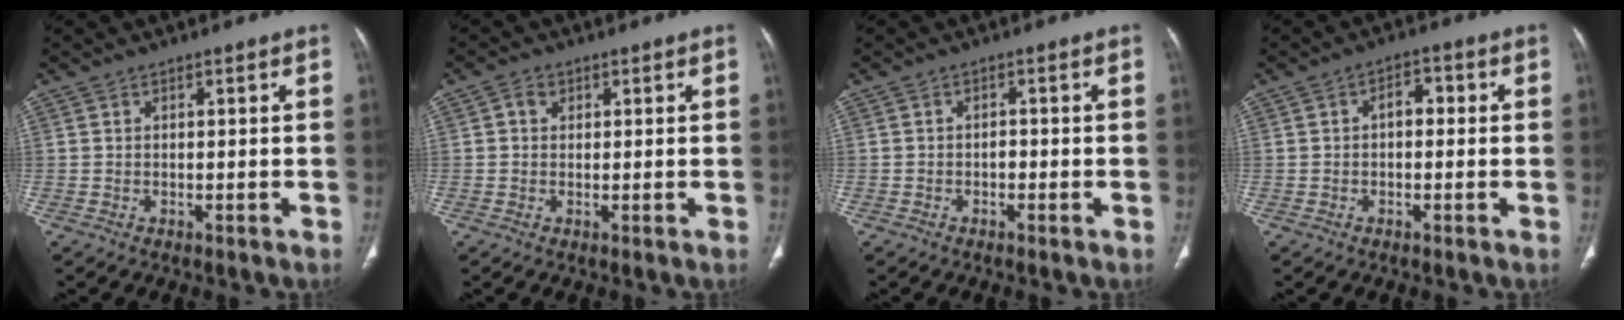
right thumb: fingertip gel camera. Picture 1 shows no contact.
{"total": 1.9, "force": [0.6, 1.6, 0.8], "torque": [-0.007, 0.002, 0.008]}
{"total": 1.1, "force": [-0.5, 0.7, 0.7], "torque": [-0.003, 0.004, -0.012]}
{"total": 3.4, "force": [0.0, 2.2, 2.6], "torque": [-0.025, 0.015, -0.007]}